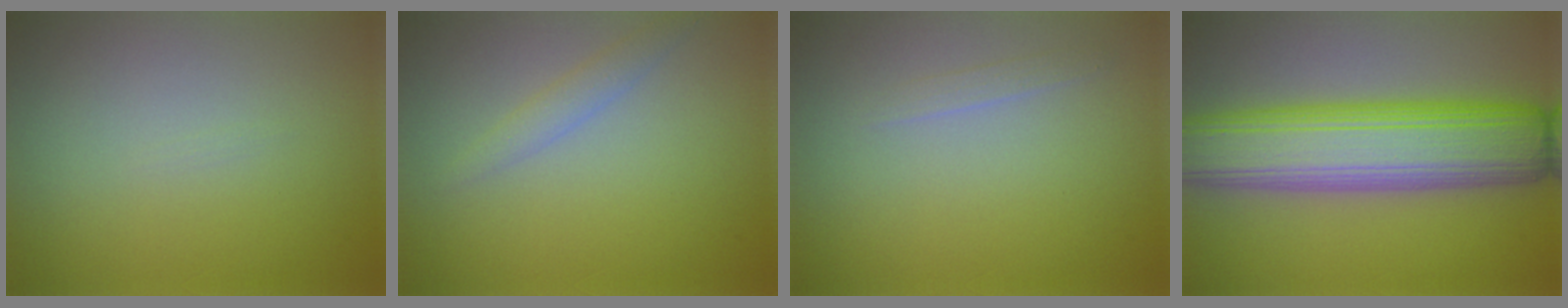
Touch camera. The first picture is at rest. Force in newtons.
{"total": 1.5, "press": 1.5, "slide": 0.1}
{"total": 0.8, "press": 0.8, "slide": 0.0}
{"total": 11.1, "press": 11.1, "slide": 0.6}